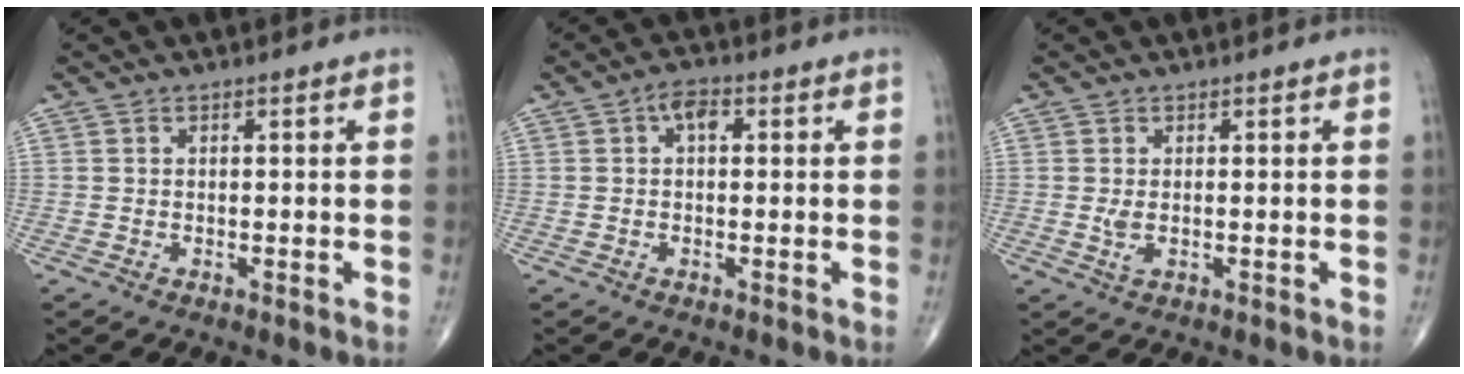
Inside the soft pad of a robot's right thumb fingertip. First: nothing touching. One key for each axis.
{"total": 3.2, "fx": 0.8, "fy": 1.9, "fz": 2.5, "tx": -0.032, "ty": 0.009, "tz": 0.007}
{"total": 1.6, "fx": 0.1, "fy": 0.7, "fz": 1.5, "tx": -0.033, "ty": -0.005, "tz": 0.007}